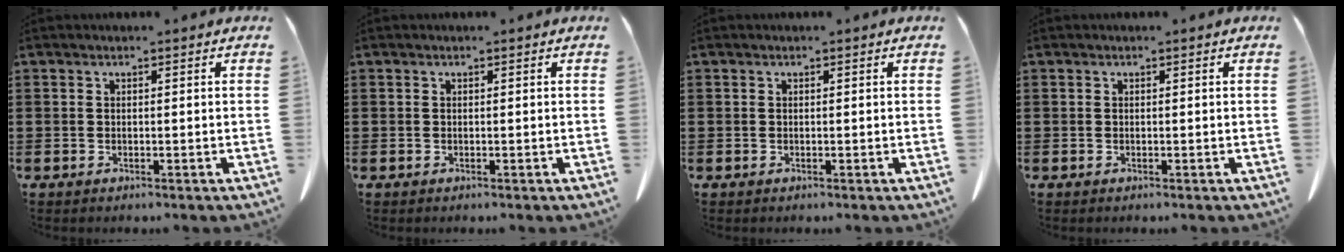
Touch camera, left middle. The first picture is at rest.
{"total": 0.0}
{"total": 0.0}
{"total": 0.0}